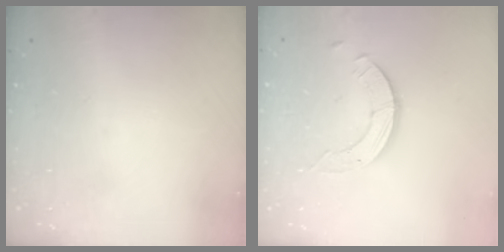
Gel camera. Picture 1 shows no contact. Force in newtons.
{"total": 3.6, "press": 3.5, "slide": 0.4}